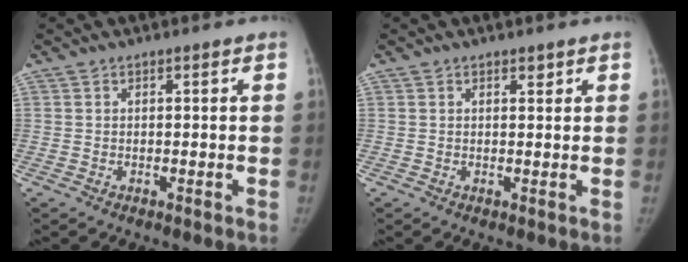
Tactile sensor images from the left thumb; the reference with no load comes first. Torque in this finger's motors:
{"motor_torque": [0.26, 0.27, 0.10, -0.03, -0.01]}